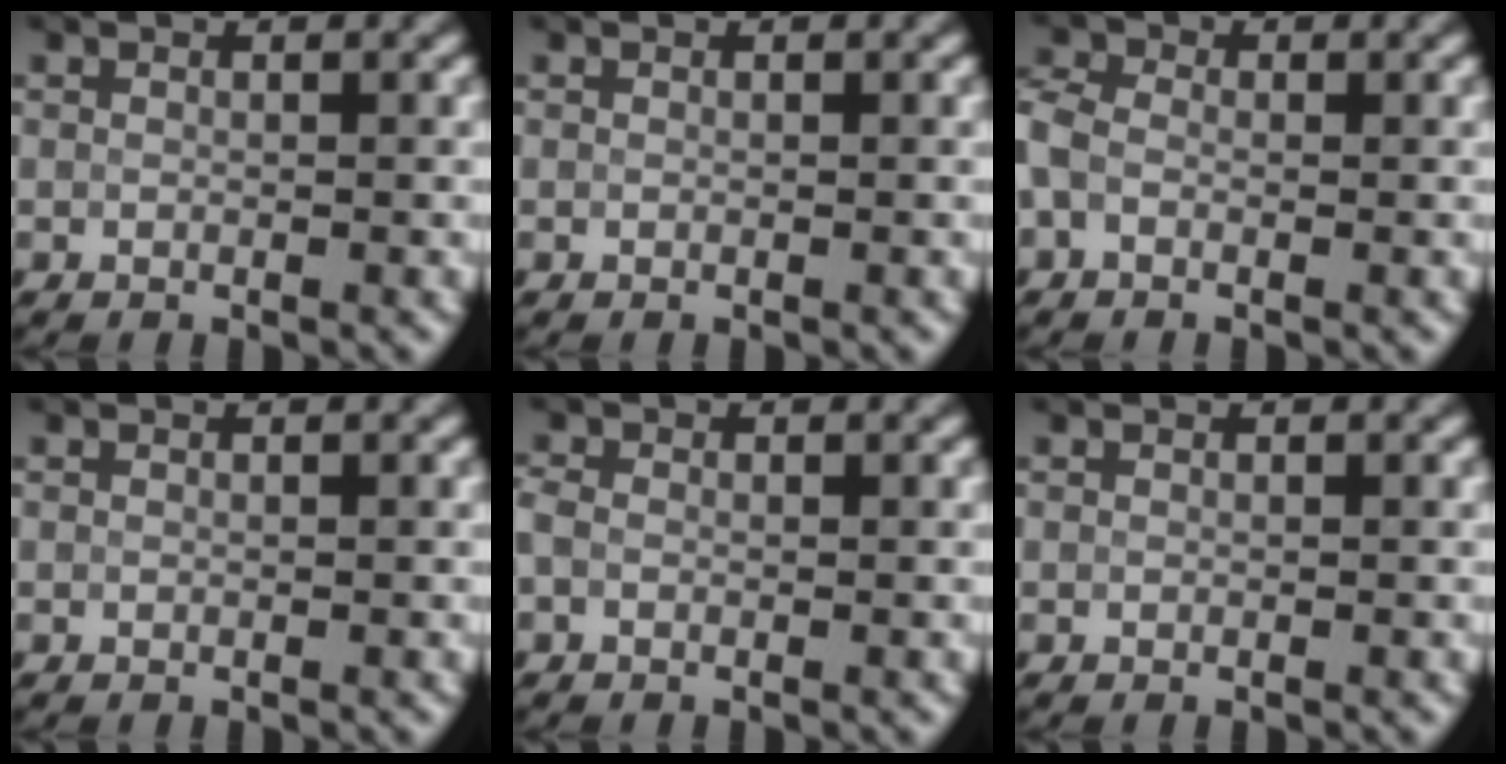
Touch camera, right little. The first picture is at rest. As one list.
[{"total": 0.0}, {"total": 1.9, "force": [-0.7, 1.4, 1.1], "torque": [-0.022, 0.006, -0.026]}, {"total": 0.0}, {"total": 0.8, "force": [-0.3, 0.6, 0.5], "torque": [-0.010, 0.003, -0.012]}, {"total": 0.0}]